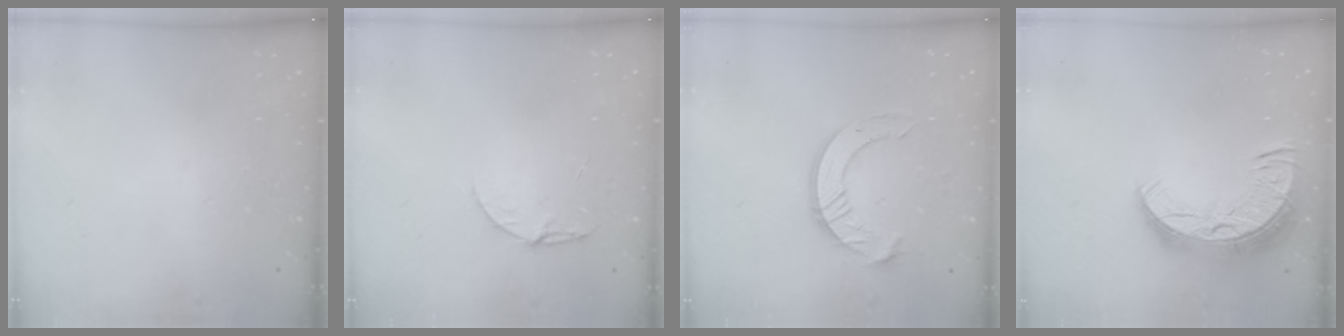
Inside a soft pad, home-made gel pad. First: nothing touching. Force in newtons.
{"total": 7.0, "press": 6.9, "slide": 0.6}
{"total": 10.8, "press": 10.8, "slide": 0.9}
{"total": 13.3, "press": 13.3, "slide": 0.9}